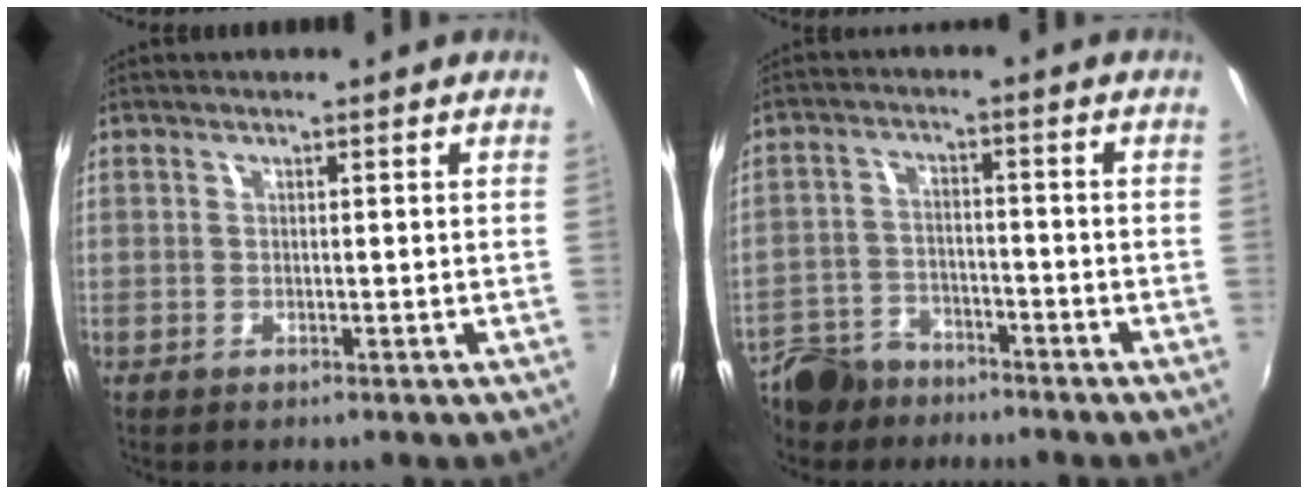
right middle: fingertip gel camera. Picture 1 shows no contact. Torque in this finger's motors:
{"motor_torque": [-0.32, -0.58, 0.01, -0.01]}